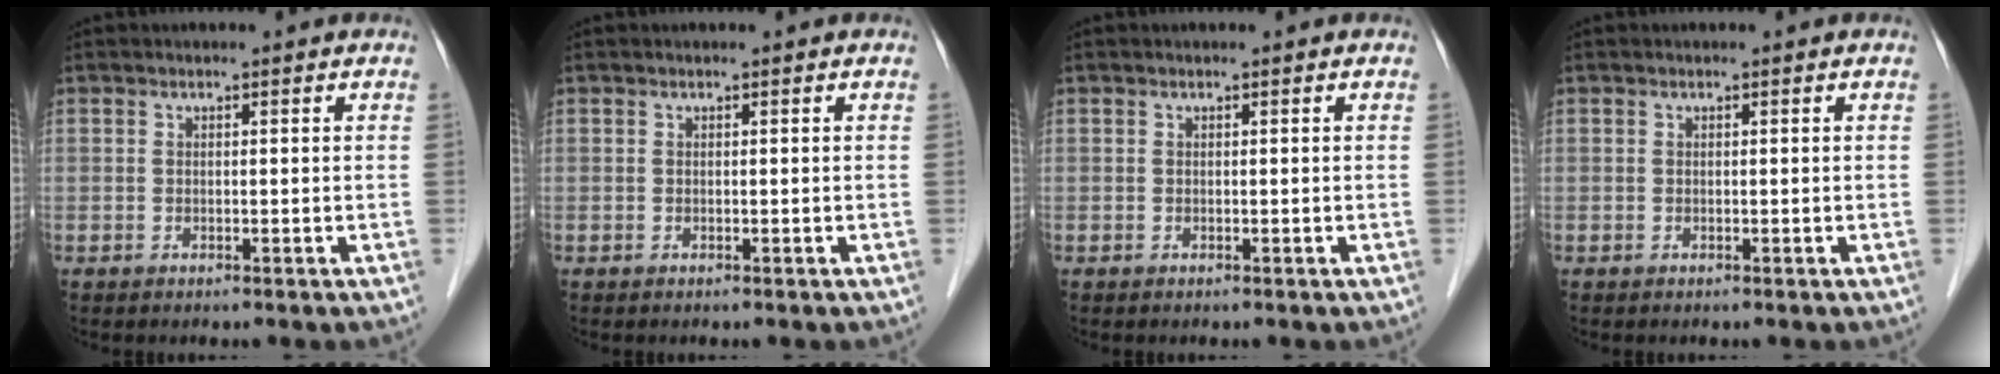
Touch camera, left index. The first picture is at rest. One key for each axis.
{"total": 0.0}
{"total": 0.0}
{"total": 0.0}